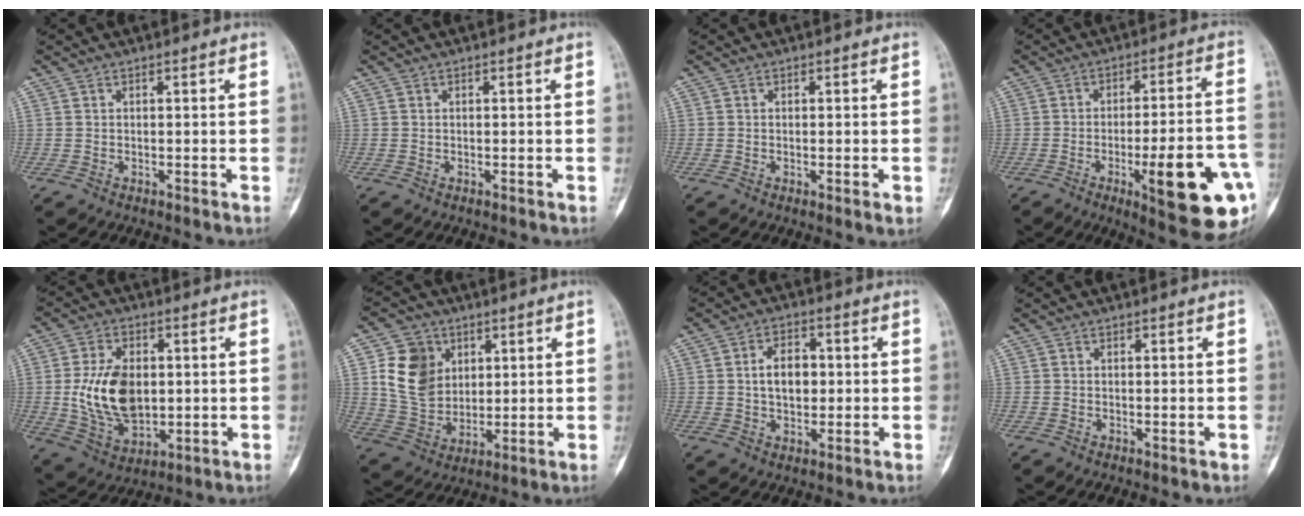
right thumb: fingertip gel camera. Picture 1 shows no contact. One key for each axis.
{"total": 0.0}
{"total": 1.7, "fx": -0.3, "fy": 0.3, "fz": 1.6, "tx": -0.020, "ty": -0.006, "tz": -0.003}
{"total": 18.8, "fx": -6.3, "fy": 4.2, "fz": 17.2, "tx": -0.203, "ty": 0.017, "tz": -0.076}
{"total": 14.7, "fx": 0.6, "fy": 9.3, "fz": 11.4, "tx": -0.190, "ty": -0.010, "tz": 0.024}
{"total": 12.6, "fx": 3.9, "fy": 10.1, "fz": 6.4, "tx": -0.087, "ty": -0.012, "tz": 0.083}
{"total": 7.2, "fx": 0.6, "fy": 4.8, "fz": 5.4, "tx": -0.068, "ty": 0.010, "tz": 0.010}
{"total": 0.7, "fx": -0.1, "fy": 0.2, "fz": 0.7, "tx": -0.006, "ty": -0.003, "tz": -0.001}